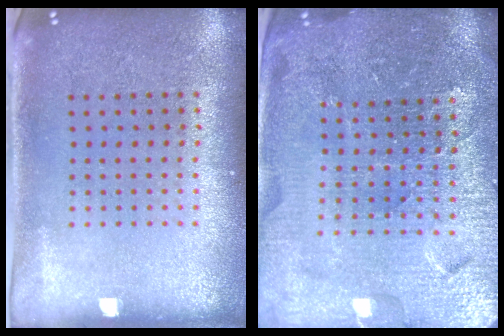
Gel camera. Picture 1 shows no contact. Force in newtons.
{"total": 4.8, "press": 4.5, "slide": 1.7}